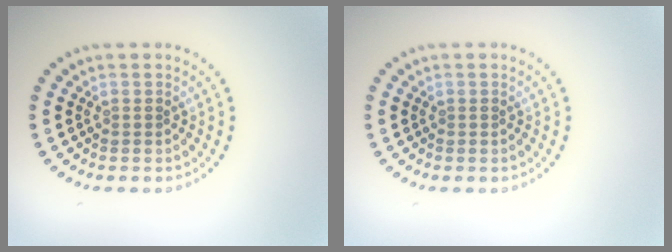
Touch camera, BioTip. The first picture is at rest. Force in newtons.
{"total": 0.0}